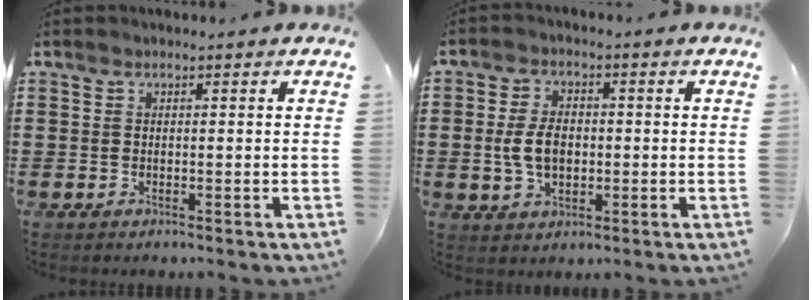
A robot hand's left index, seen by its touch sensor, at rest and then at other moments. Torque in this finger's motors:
{"motor_torque": [1.11, 0.21, 0.51, 0.14]}